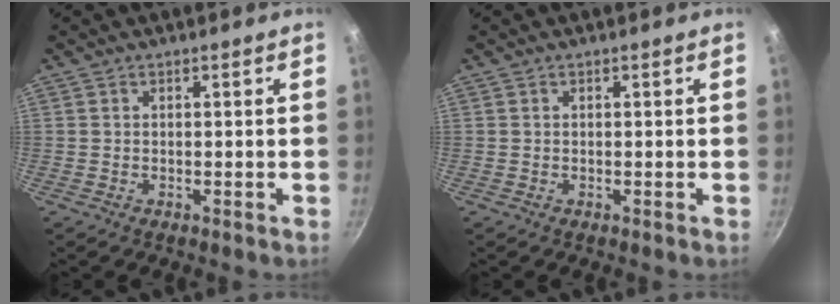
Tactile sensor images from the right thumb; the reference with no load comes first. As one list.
[{"total": 0.0}]